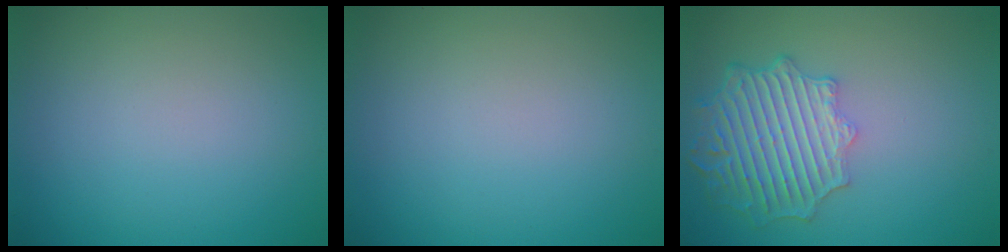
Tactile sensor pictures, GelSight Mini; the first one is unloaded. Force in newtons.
{"total": 0.0}
{"total": 6.3, "press": 5.1, "slide": 3.7}